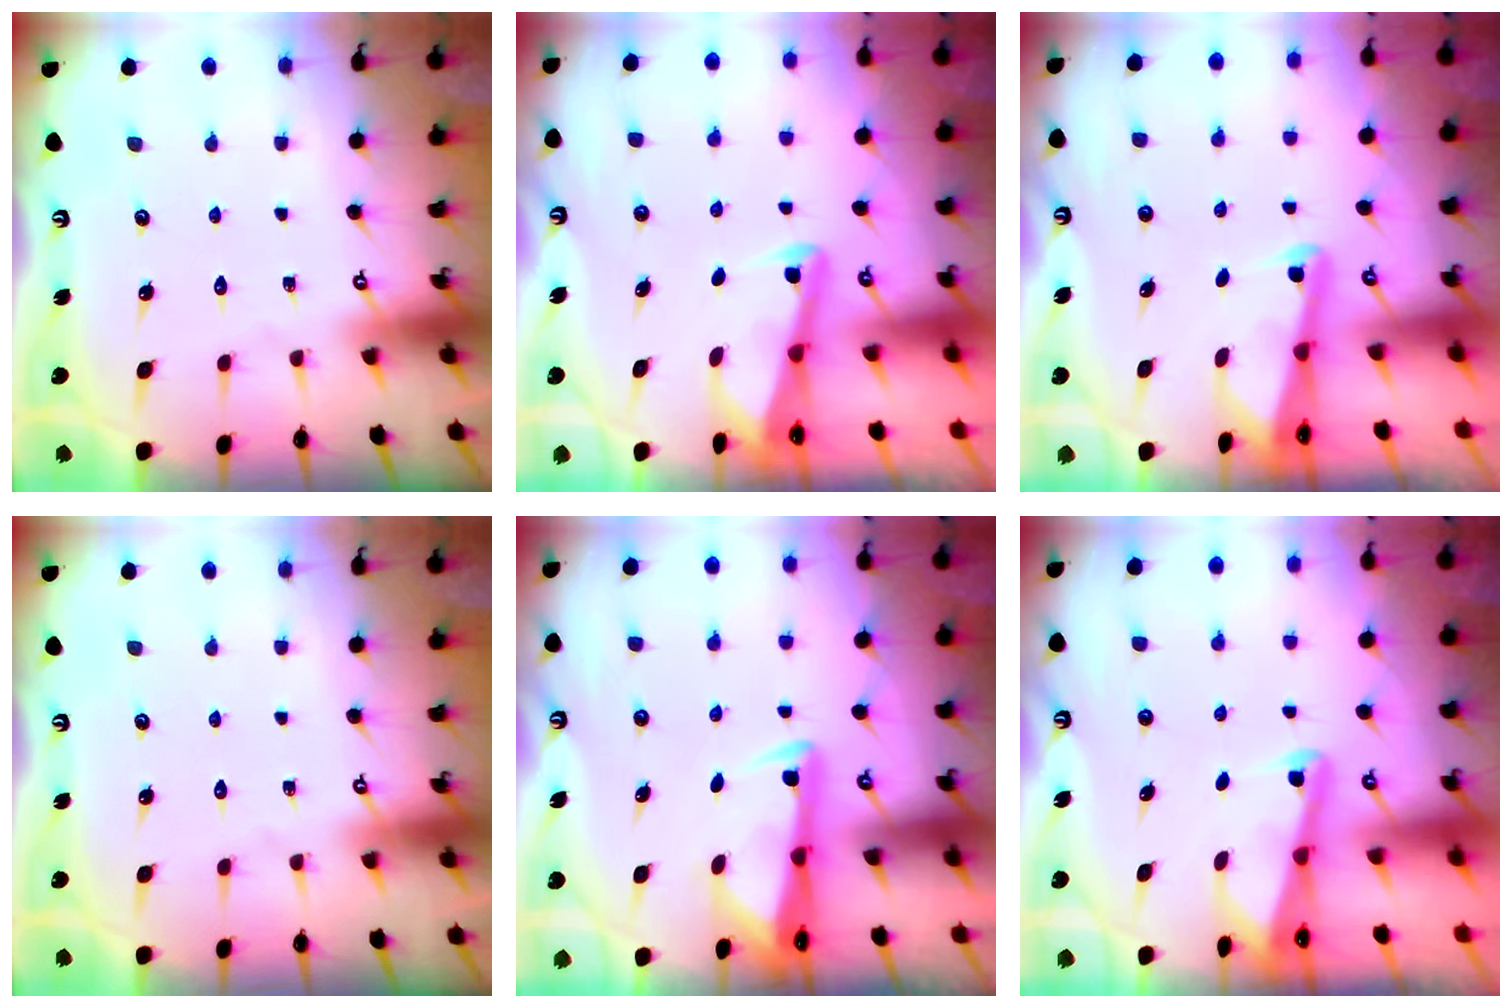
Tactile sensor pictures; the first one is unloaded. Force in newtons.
{"total": 2.8, "press": 2.8, "slide": 0.4}
{"total": 2.2, "press": 2.2, "slide": 0.3}
{"total": 0.0}
{"total": 3.2, "press": 3.1, "slide": 0.9}
{"total": 2.2, "press": 2.2, "slide": 0.3}